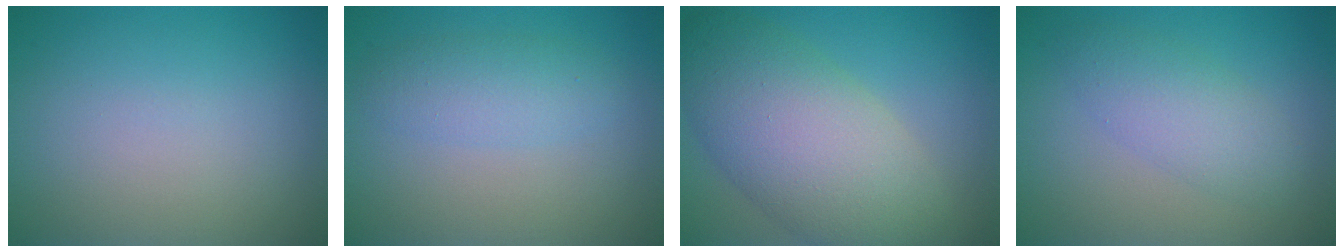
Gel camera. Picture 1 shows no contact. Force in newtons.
{"total": 2.8, "press": 2.8, "slide": 0.0}
{"total": 9.9, "press": 9.9, "slide": 0.1}
{"total": 2.3, "press": 2.3, "slide": 0.2}